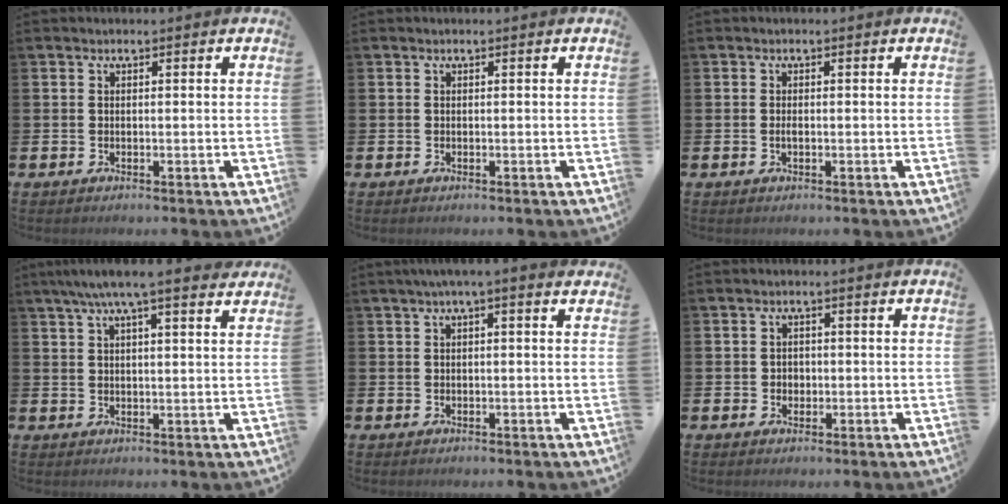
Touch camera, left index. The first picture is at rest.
{"total": 0.0}
{"total": 0.8, "force": [-0.1, 0.3, 0.7], "torque": [-0.009, -0.003, -0.004]}
{"total": 6.2, "force": [5.3, 0.6, 3.2], "torque": [-0.065, -0.013, 0.092]}
{"total": 1.7, "force": [0.9, 0.0, 1.4], "torque": [-0.023, 0.001, 0.014]}
{"total": 1.5, "force": [0.1, 1.5, 0.5], "torque": [0.001, 0.004, -0.004]}